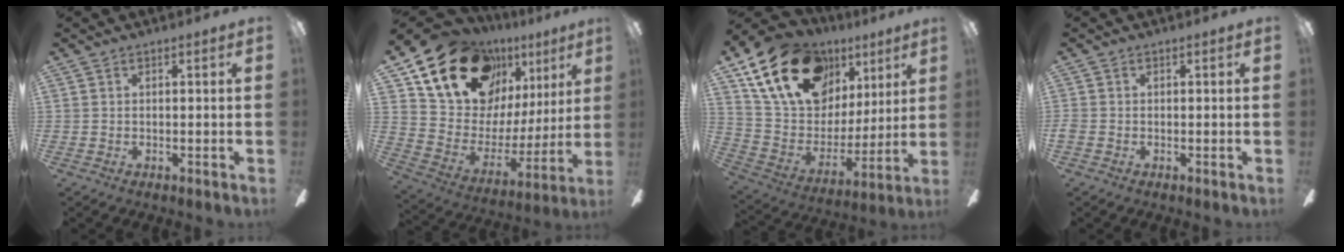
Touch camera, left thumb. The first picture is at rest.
{"total": 21.3, "force": [14.9, 11.8, 9.5], "torque": [-0.180, -0.093, 0.282]}
{"total": 21.9, "force": [13.0, 13.5, 11.3], "torque": [-0.206, -0.051, 0.245]}
{"total": 0.8, "force": [-0.3, 0.7, 0.4], "torque": [-0.005, 0.004, -0.006]}